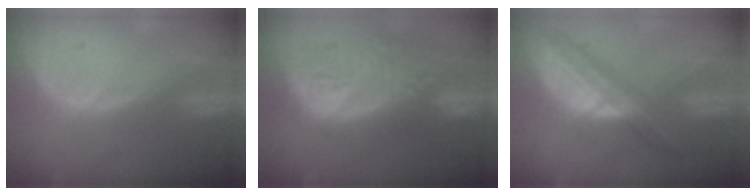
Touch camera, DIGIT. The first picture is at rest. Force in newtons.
{"total": 12.0, "press": 10.7, "slide": 5.4}
{"total": 8.0, "press": 6.7, "slide": 4.3}